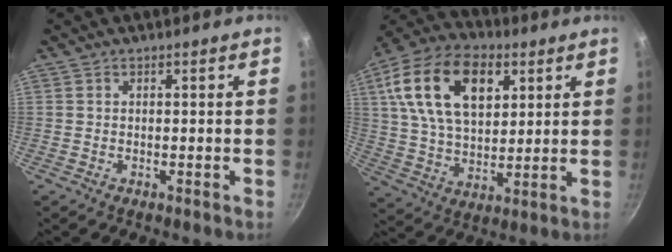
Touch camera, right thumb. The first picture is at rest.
{"total": 20.9, "force": [7.2, 12.6, 15.0], "torque": [-0.257, -0.004, 0.125]}